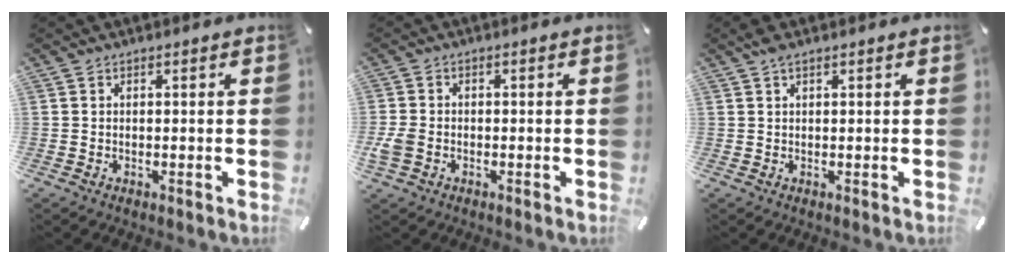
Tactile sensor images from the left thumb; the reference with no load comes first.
{"total": 3.5, "force": [-1.2, 2.6, 2.1], "torque": [-0.049, 0.002, -0.023]}
{"total": 1.7, "force": [0.9, 0.6, 1.2], "torque": [-0.026, 0.002, 0.016]}